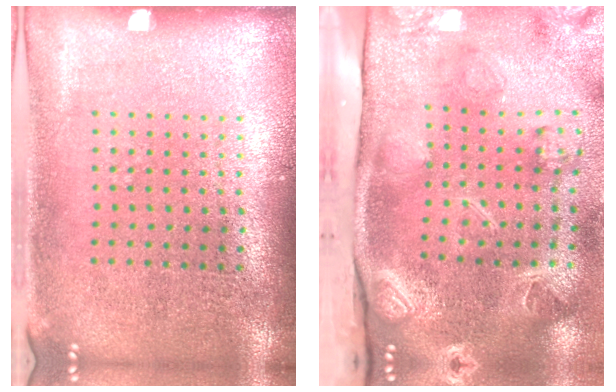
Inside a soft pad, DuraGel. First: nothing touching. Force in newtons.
{"total": 4.5, "press": 3.2, "slide": 3.2}